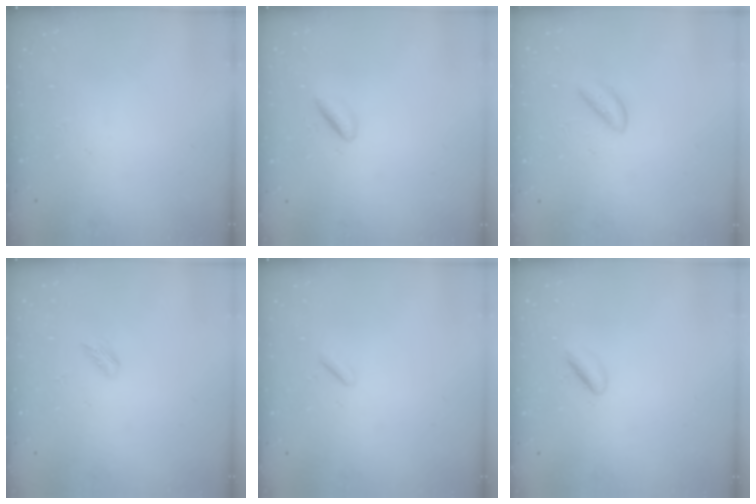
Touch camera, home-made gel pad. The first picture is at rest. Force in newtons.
{"total": 3.2, "press": 3.2, "slide": 0.4}
{"total": 2.3, "press": 2.3, "slide": 0.3}
{"total": 2.2, "press": 2.1, "slide": 0.7}
{"total": 1.0, "press": 0.9, "slide": 0.4}
{"total": 2.7, "press": 2.5, "slide": 1.0}